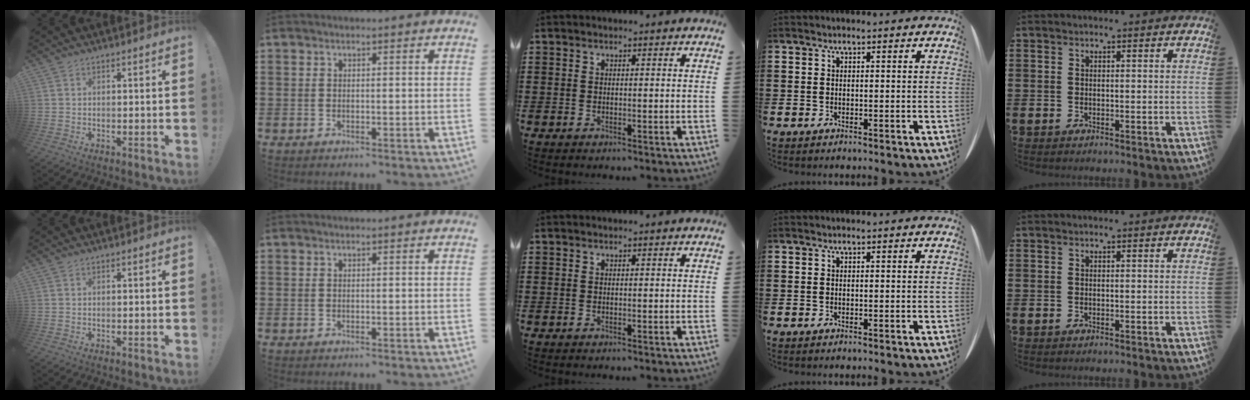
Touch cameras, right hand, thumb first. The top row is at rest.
{}